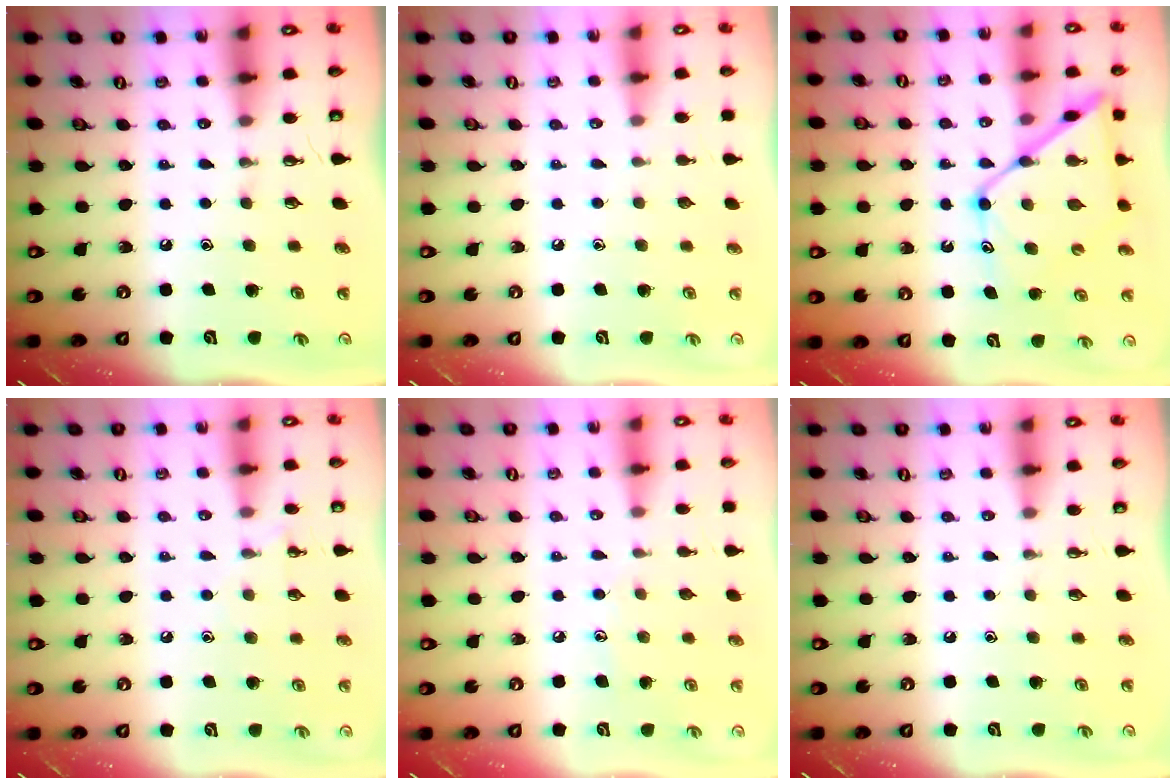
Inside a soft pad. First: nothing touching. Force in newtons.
{"total": 0.0}
{"total": 15.7, "press": 15.7, "slide": 1.3}
{"total": 5.7, "press": 5.7, "slide": 0.8}
{"total": 5.5, "press": 5.5, "slide": 0.5}
{"total": 0.0}